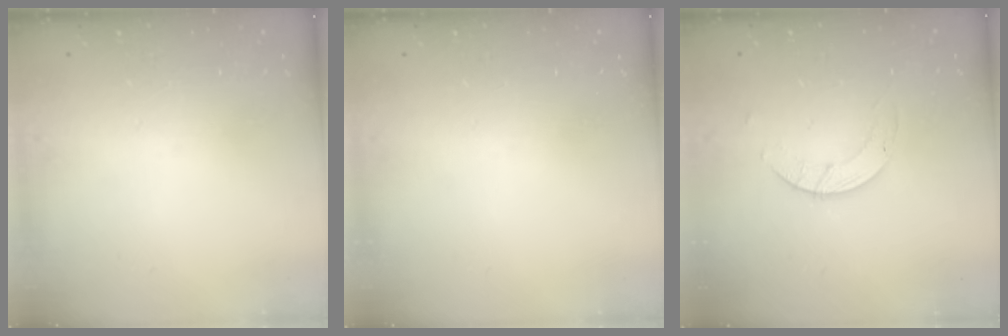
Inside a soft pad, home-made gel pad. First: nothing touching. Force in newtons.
{"total": 0.0}
{"total": 2.8, "press": 2.8, "slide": 0.3}